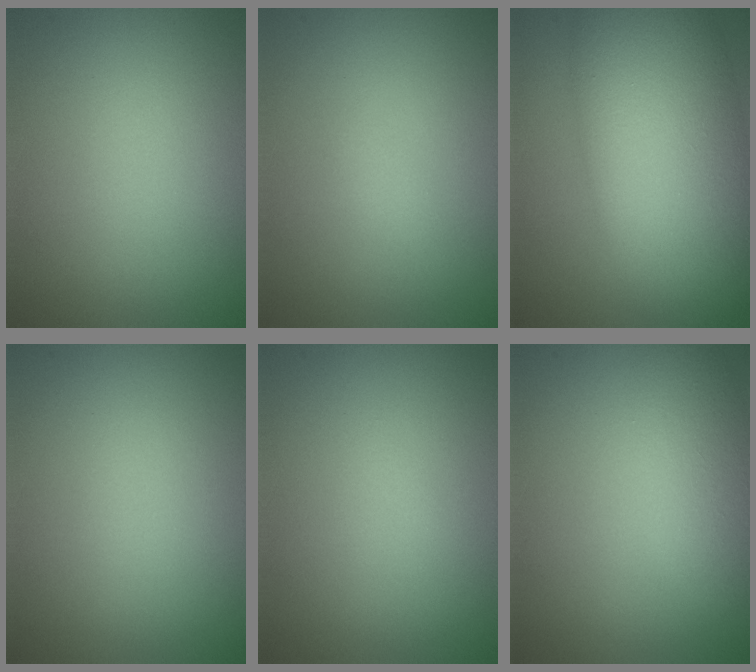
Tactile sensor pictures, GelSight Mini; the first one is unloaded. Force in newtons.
{"total": 0.5, "press": 0.5, "slide": 0.0}
{"total": 11.4, "press": 11.4, "slide": 0.6}
{"total": 0.0}
{"total": 0.0}
{"total": 3.3, "press": 3.2, "slide": 0.0}